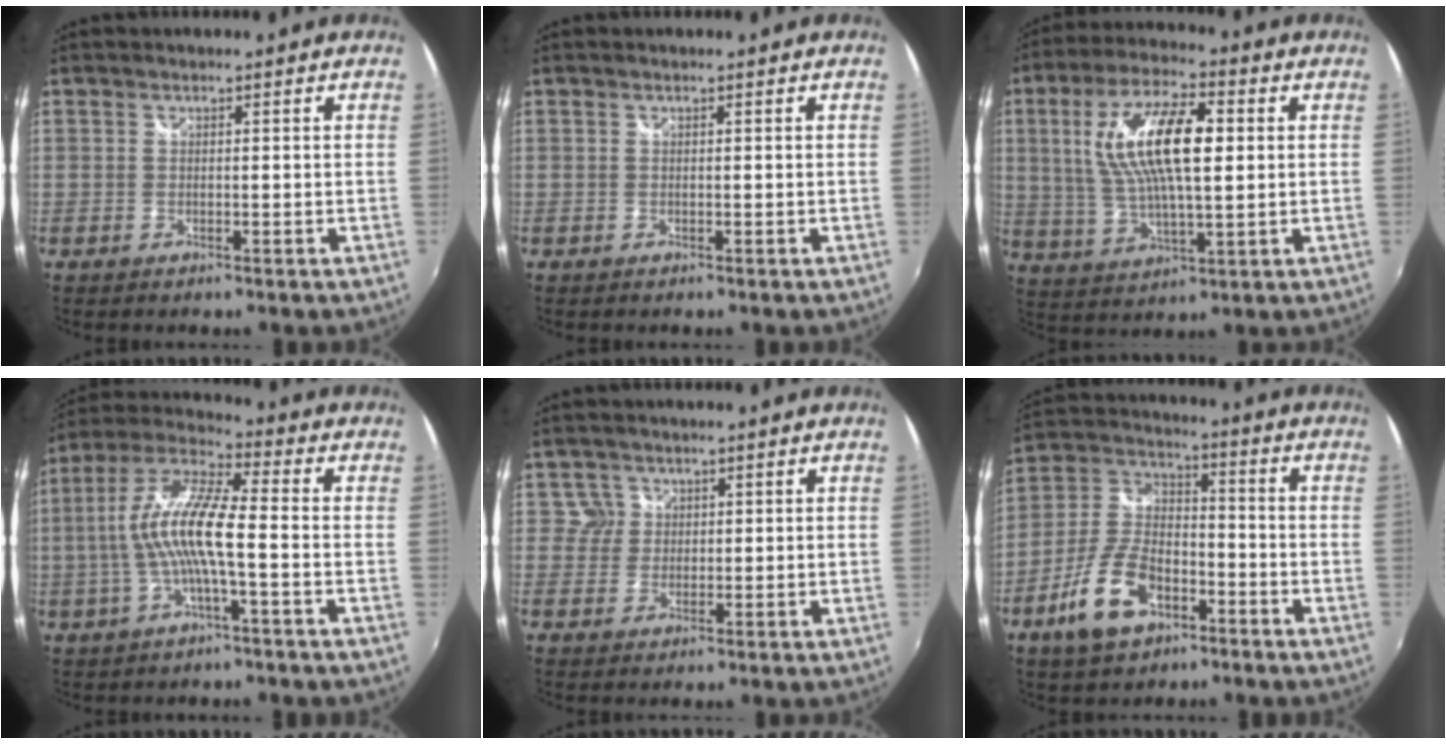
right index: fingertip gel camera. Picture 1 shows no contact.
{"total": 0.0}
{"total": 16.4, "force": [3.4, 5.7, 14.9], "torque": [-0.284, 0.014, 0.065]}
{"total": 12.5, "force": [-1.8, 2.0, 12.2], "torque": [-0.241, 0.009, -0.037]}
{"total": 2.7, "force": [1.1, 2.4, -0.4], "torque": [0.027, 0.018, 0.018]}
{"total": 12.9, "force": [-6.8, 6.6, 8.7], "torque": [-0.187, 0.009, -0.123]}